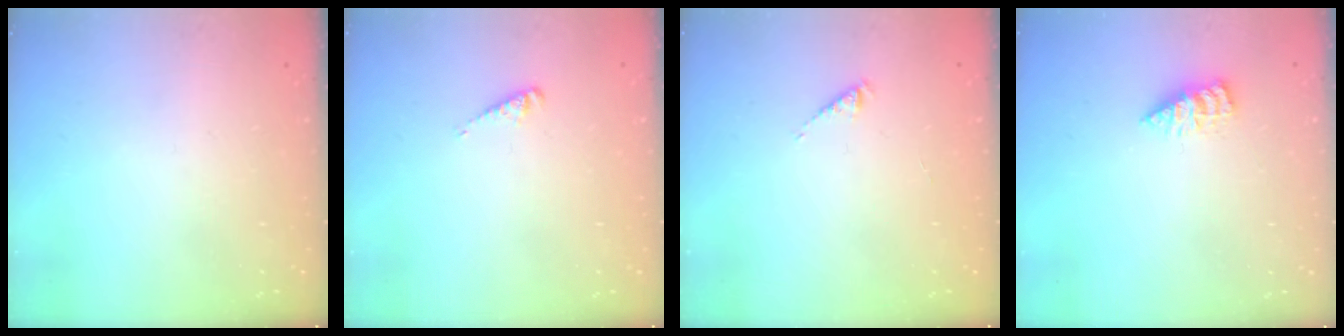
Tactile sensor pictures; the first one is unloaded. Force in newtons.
{"total": 2.8, "press": 2.8, "slide": 0.3}
{"total": 1.1, "press": 1.1, "slide": 0.3}
{"total": 2.9, "press": 2.8, "slide": 0.4}